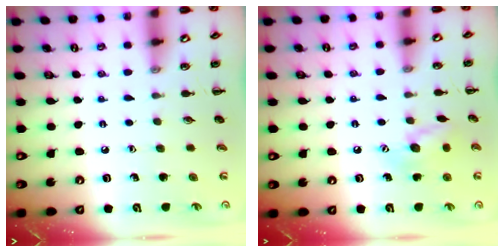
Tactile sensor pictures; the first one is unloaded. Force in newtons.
{"total": 9.3, "press": 9.2, "slide": 0.7}